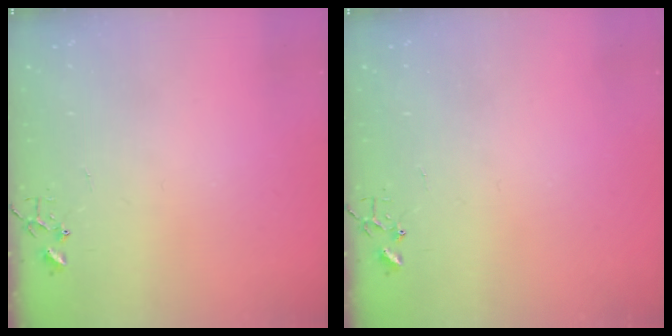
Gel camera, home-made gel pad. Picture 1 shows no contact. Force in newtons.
{"total": 0.0}